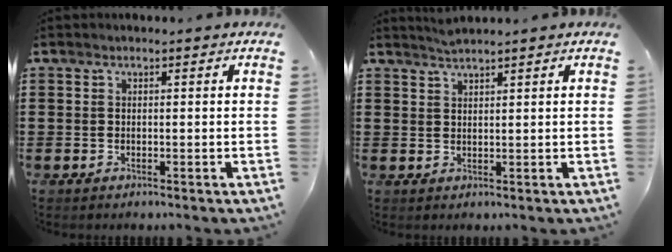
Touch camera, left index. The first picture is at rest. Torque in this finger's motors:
{"motor_torque": [0.34, -0.33, 0.00, 0.03]}